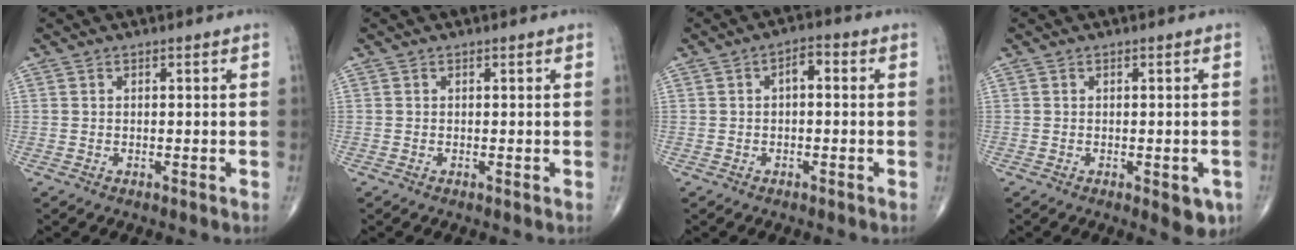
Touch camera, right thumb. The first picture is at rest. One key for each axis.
{"total": 0.0}
{"total": 3.2, "fx": 0.3, "fy": 1.6, "fz": 2.8, "tx": -0.034, "ty": 0.014, "tz": -0.003}
{"total": 4.4, "fx": -1.6, "fy": 1.9, "fz": 3.6, "tx": -0.025, "ty": -0.004, "tz": -0.015}